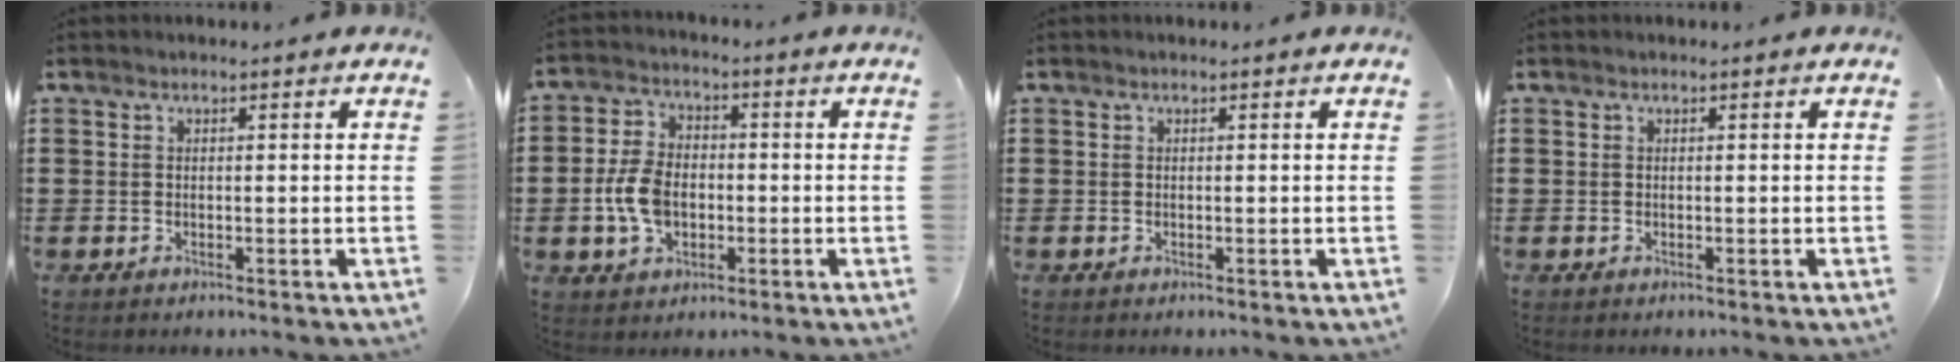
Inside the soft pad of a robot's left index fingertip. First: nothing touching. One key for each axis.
{"total": 7.3, "fx": -1.3, "fy": 4.8, "fz": 5.3, "tx": -0.138, "ty": 0.001, "tz": -0.031}
{"total": 0.0}
{"total": 0.0}